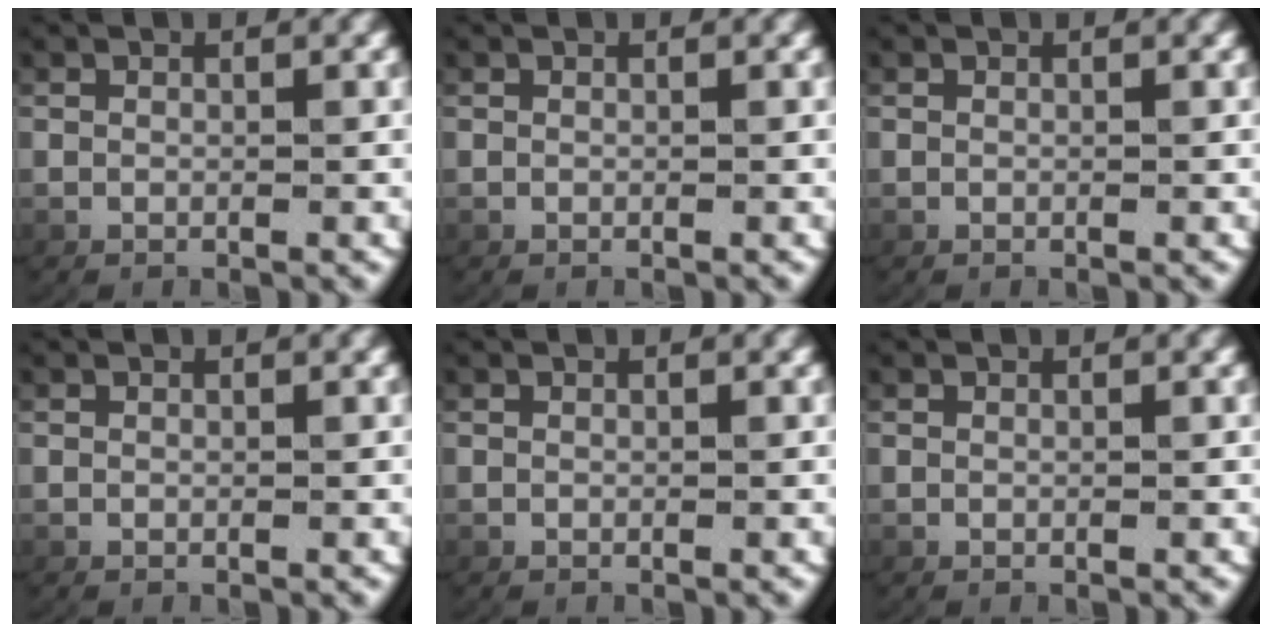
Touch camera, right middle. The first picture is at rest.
{"total": 0.0}
{"total": 0.0}
{"total": 0.0}
{"total": 0.0}
{"total": 0.0}